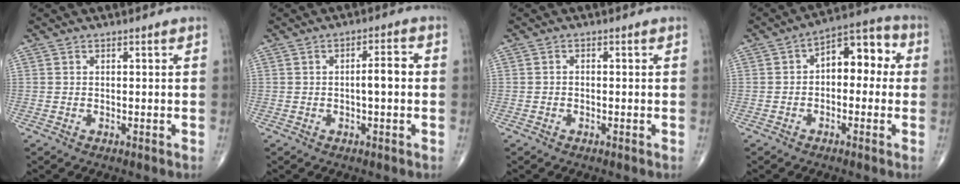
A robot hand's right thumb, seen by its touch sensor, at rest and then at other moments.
{"total": 4.3, "force": [-0.3, 1.2, 4.1], "torque": [-0.063, 0.011, -0.008]}
{"total": 0.6, "force": [-0.3, 0.4, 0.3], "torque": [-0.001, 0.003, -0.009]}
{"total": 10.1, "force": [0.7, 6.1, 8.0], "torque": [-0.075, 0.036, -0.004]}